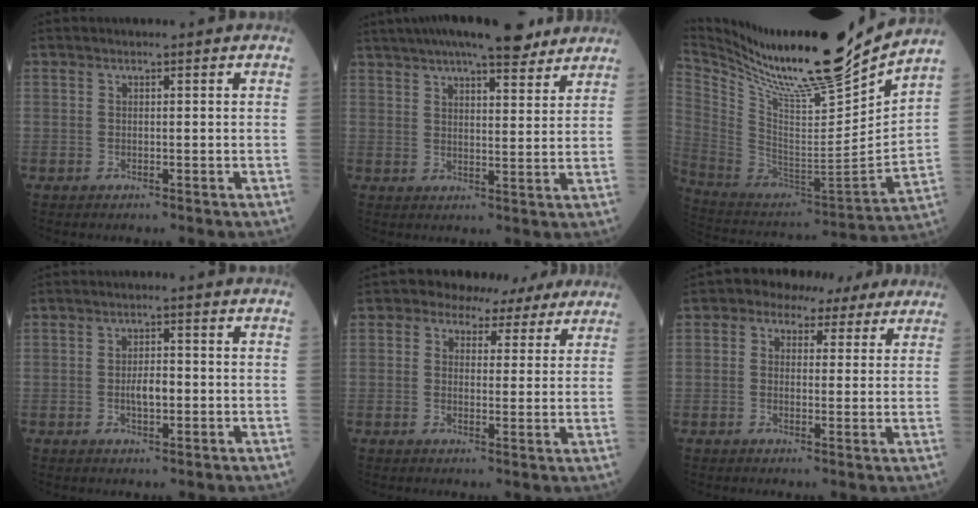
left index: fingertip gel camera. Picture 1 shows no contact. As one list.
[{"total": 16.2, "force": [13.1, 3.4, 8.8], "torque": [-0.146, 0.028, 0.184]}, {"total": 25.0, "force": [21.0, 0.5, 13.5], "torque": [-0.246, -0.057, 0.356]}, {"total": 2.9, "force": [-0.7, 1.0, 2.6], "torque": [-0.048, -0.001, -0.012]}, {"total": 7.6, "force": [5.8, 4.5, 1.8], "torque": [-0.009, 0.016, 0.056]}, {"total": 6.9, "force": [4.5, 4.4, 2.7], "torque": [-0.030, 0.027, 0.050]}]